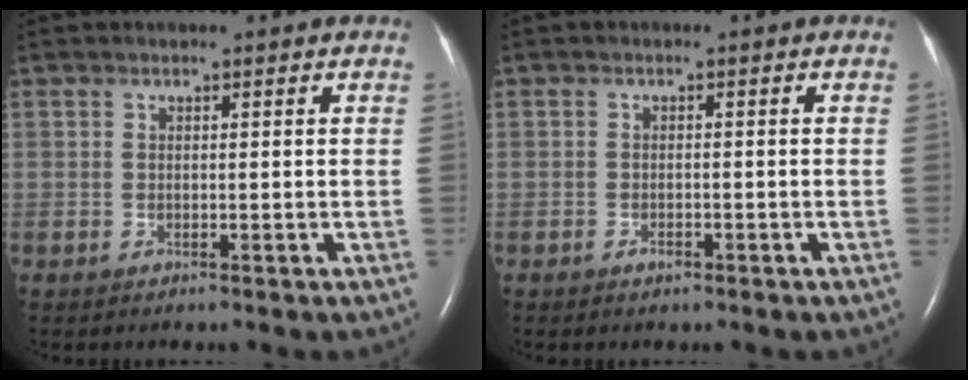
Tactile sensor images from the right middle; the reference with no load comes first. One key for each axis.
{"total": 1.0, "fx": -0.7, "fy": 0.4, "fz": 0.6, "tx": -0.011, "ty": 0.000, "tz": -0.009}